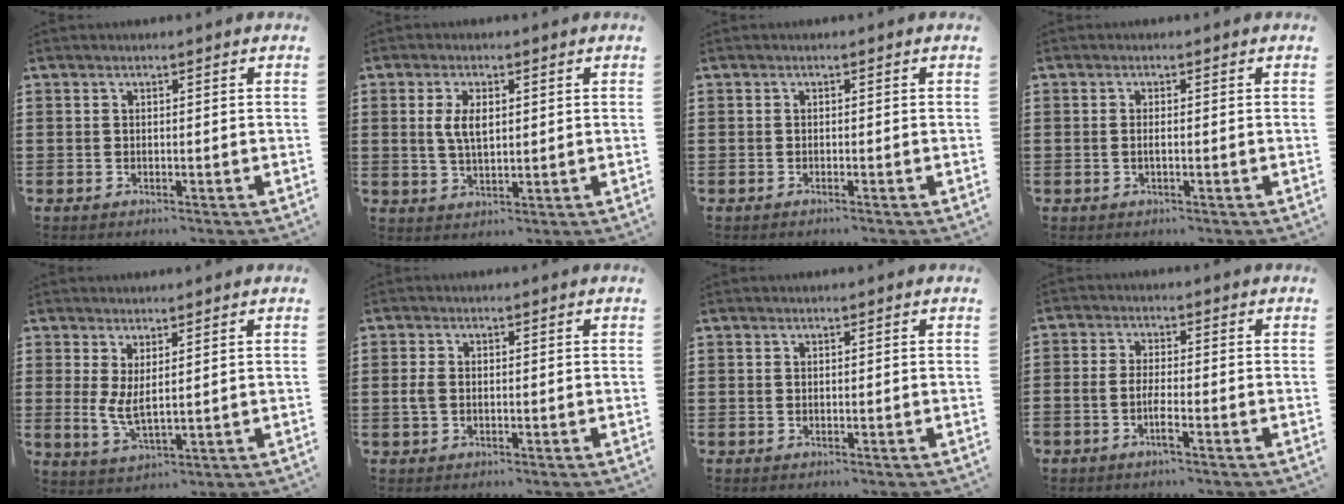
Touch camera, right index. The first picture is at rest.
{"total": 4.3, "force": [0.8, 1.9, 3.8], "torque": [-0.078, 0.007, 0.013]}
{"total": 0.5, "force": [-0.5, -0.1, 0.2], "torque": [-0.005, -0.001, -0.010]}
{"total": 0.9, "force": [-0.2, 0.2, 0.9], "torque": [-0.017, -0.001, -0.004]}
{"total": 3.9, "force": [1.4, 1.2, 3.4], "torque": [-0.086, -0.006, 0.021]}
{"total": 2.0, "force": [-0.2, 1.3, 1.6], "torque": [-0.048, -0.001, -0.009]}
{"total": 0.0}
{"total": 3.2, "force": [-1.6, 0.7, 2.6], "torque": [-0.060, -0.002, -0.033]}